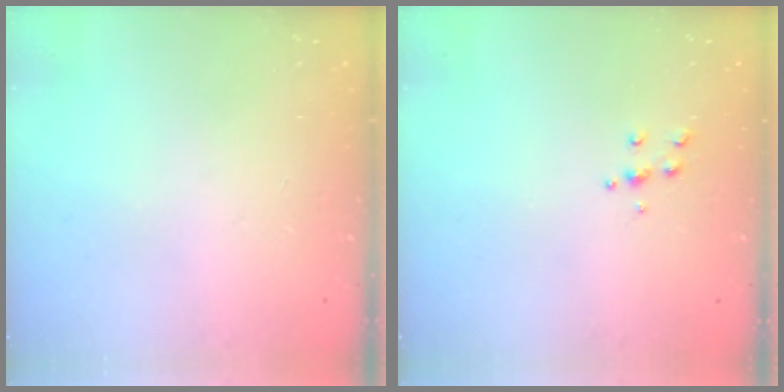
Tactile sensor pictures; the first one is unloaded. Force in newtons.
{"total": 4.8, "press": 4.7, "slide": 0.6}